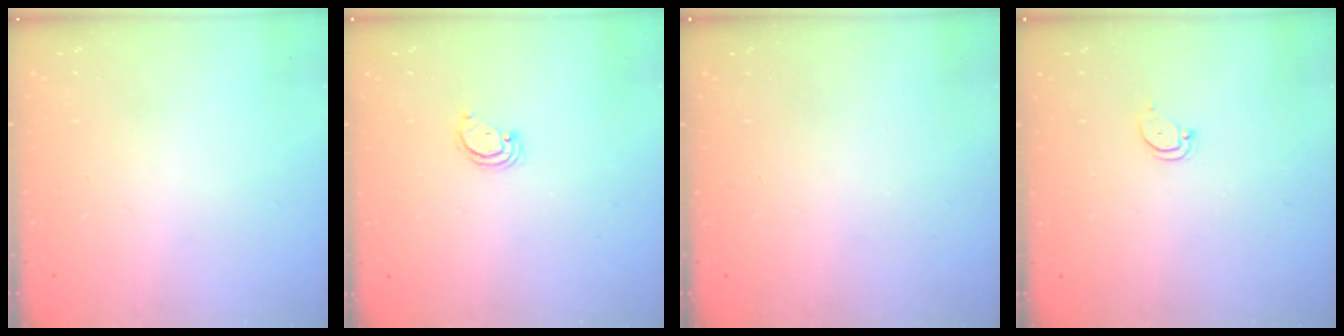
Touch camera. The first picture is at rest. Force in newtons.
{"total": 2.1, "press": 2.1, "slide": 0.2}
{"total": 0.0}
{"total": 2.4, "press": 2.4, "slide": 0.2}